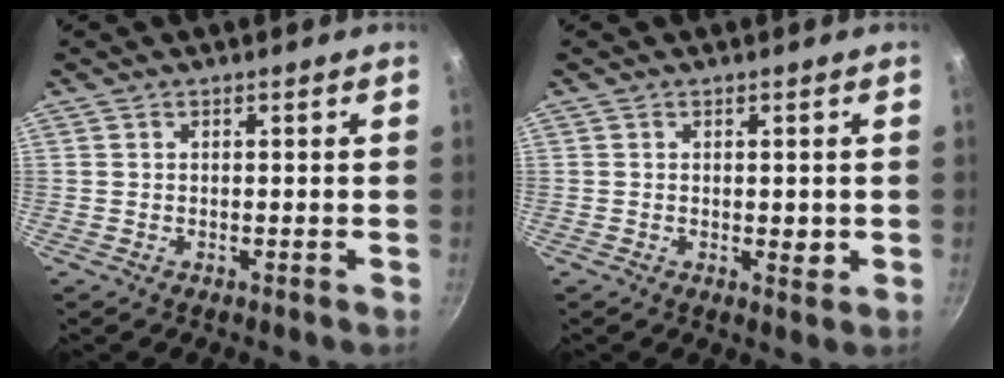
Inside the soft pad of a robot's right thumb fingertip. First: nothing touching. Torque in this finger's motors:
{"motor_torque": [1.17, 0.20, 0.64, -0.40, 0.01]}